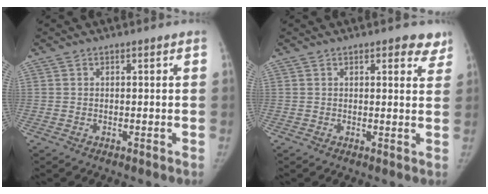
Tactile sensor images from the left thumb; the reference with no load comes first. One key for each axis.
{"total": 4.7, "fx": 3.2, "fy": 2.1, "fz": 2.7, "tx": 0.004, "ty": -0.013, "tz": 0.032}